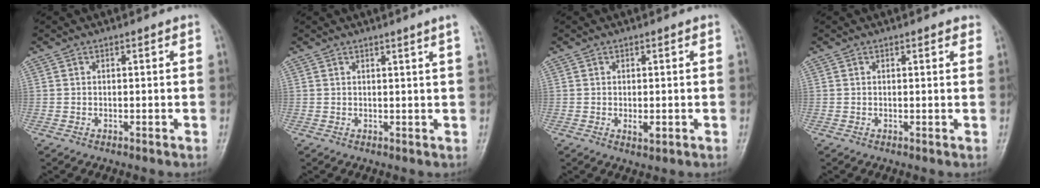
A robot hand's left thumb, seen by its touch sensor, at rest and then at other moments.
{"total": 2.6, "force": [1.8, -0.9, 1.7], "torque": [-0.024, -0.009, 0.026]}
{"total": 2.3, "force": [-0.2, 1.0, 2.0], "torque": [-0.029, -0.005, 0.000]}
{"total": 1.5, "force": [1.2, 0.5, 0.8], "torque": [-0.004, -0.001, 0.010]}